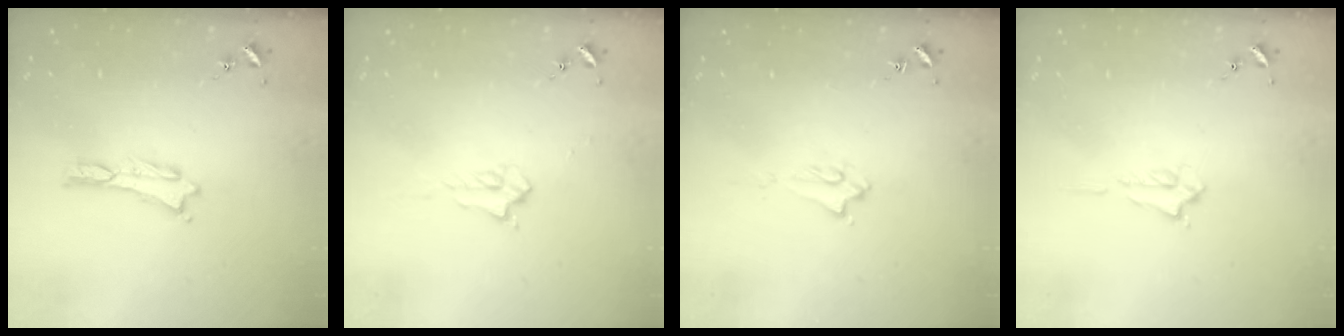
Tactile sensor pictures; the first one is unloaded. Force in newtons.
{"total": 2.2, "press": 2.2, "slide": 0.4}
{"total": 1.9, "press": 1.8, "slide": 0.4}
{"total": 0.7, "press": 0.6, "slide": 0.2}